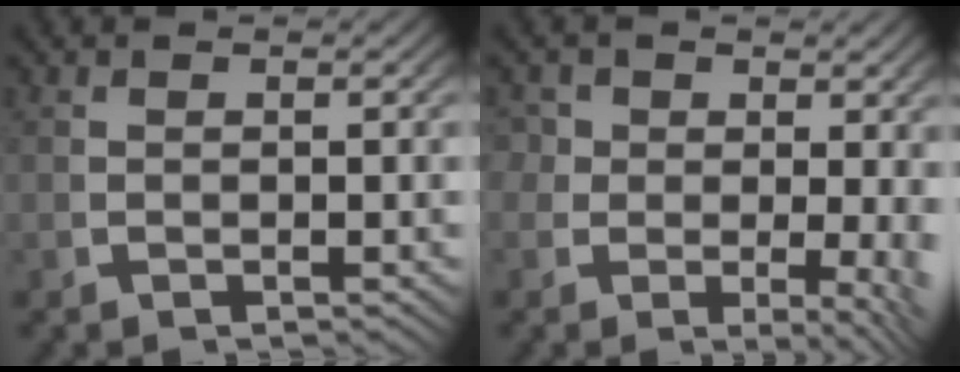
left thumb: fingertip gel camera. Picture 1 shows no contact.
{"total": 5.2, "force": [0.2, 3.7, 3.7], "torque": [-0.060, -0.031, 0.014]}